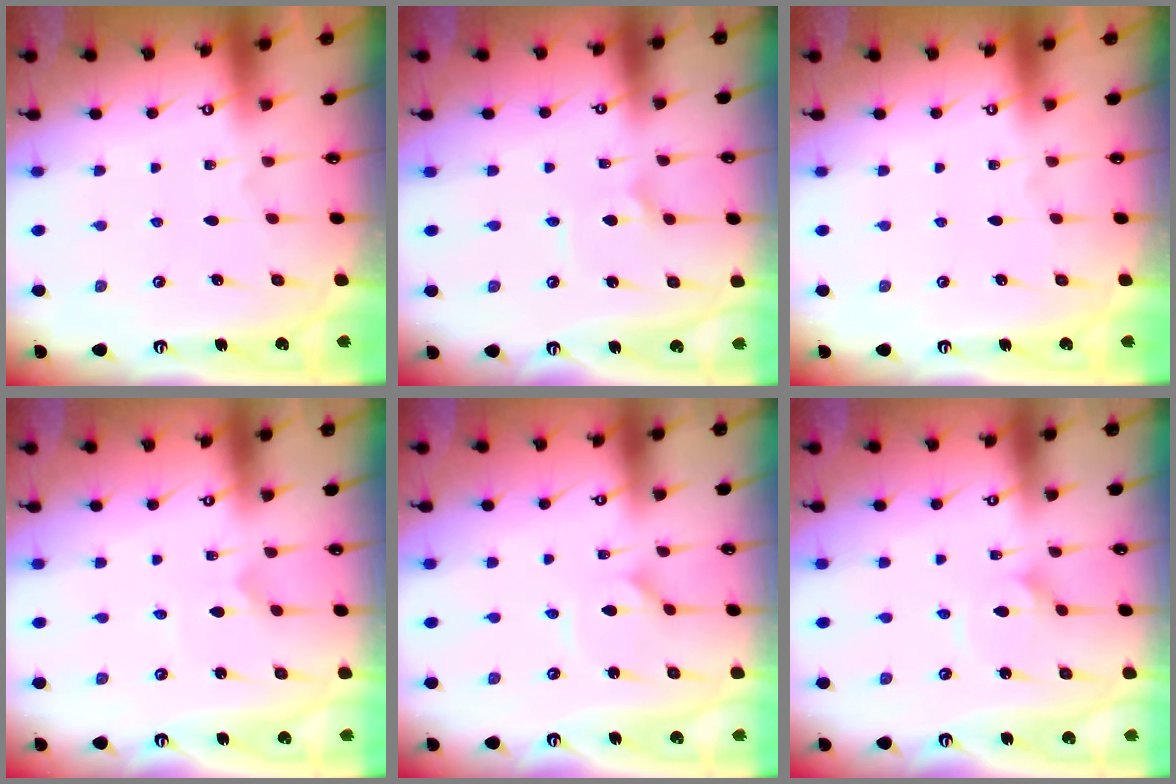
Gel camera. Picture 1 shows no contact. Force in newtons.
{"total": 1.8, "press": 1.8, "slide": 0.1}
{"total": 0.0}
{"total": 0.8, "press": 0.8, "slide": 0.1}
{"total": 1.5, "press": 1.4, "slide": 0.3}
{"total": 2.1, "press": 2.1, "slide": 0.1}